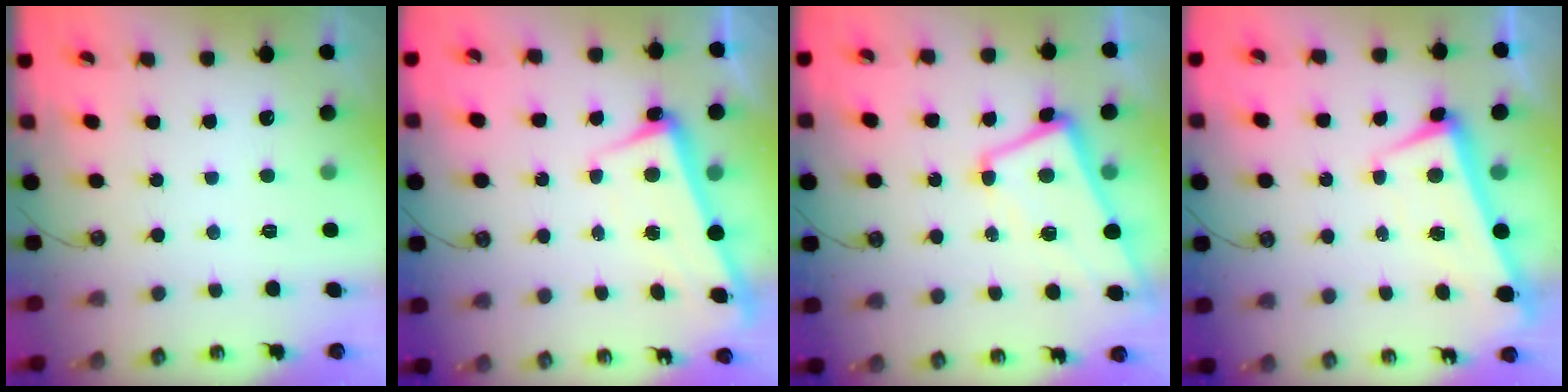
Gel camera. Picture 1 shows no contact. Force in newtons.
{"total": 2.2, "press": 2.0, "slide": 0.8}
{"total": 1.5, "press": 1.2, "slide": 0.8}
{"total": 2.0, "press": 1.8, "slide": 0.8}